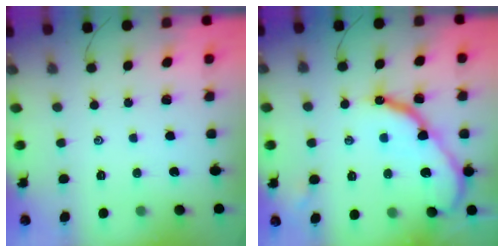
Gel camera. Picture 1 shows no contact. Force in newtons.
{"total": 13.4, "press": 13.4, "slide": 0.5}